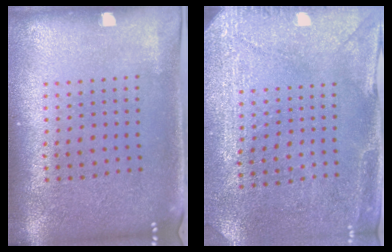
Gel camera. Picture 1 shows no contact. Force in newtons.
{"total": 3.0, "press": 2.7, "slide": 1.1}